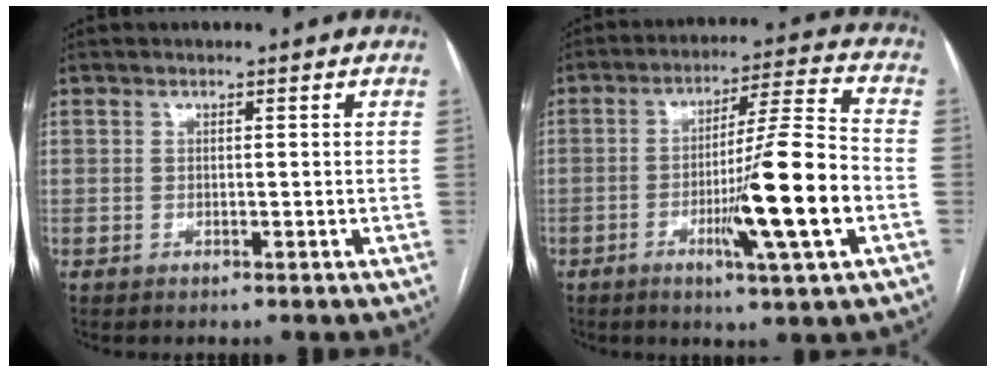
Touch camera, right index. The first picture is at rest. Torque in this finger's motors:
{"motor_torque": [2.14, 0.00, 1.05, 0.21]}